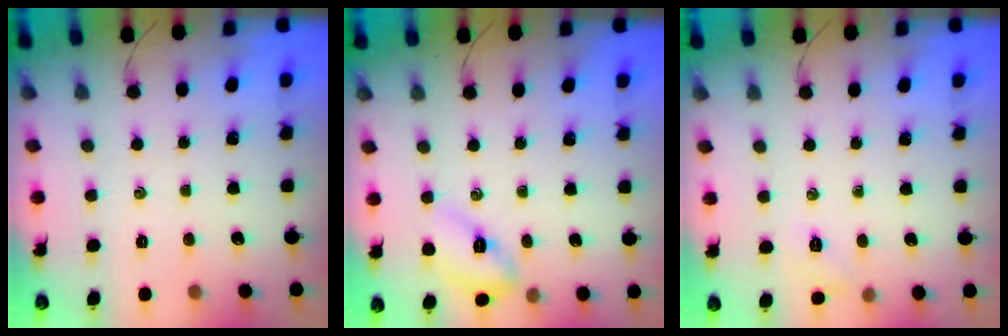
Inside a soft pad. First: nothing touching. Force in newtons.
{"total": 6.5, "press": 6.5, "slide": 0.1}
{"total": 5.1, "press": 4.9, "slide": 1.5}